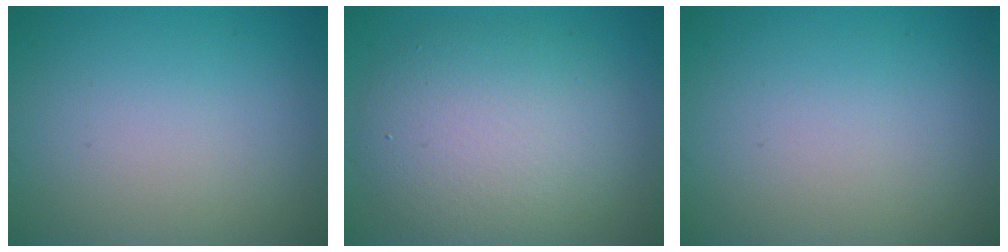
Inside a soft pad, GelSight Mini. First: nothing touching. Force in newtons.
{"total": 7.6, "press": 7.6, "slide": 0.4}
{"total": 0.0}